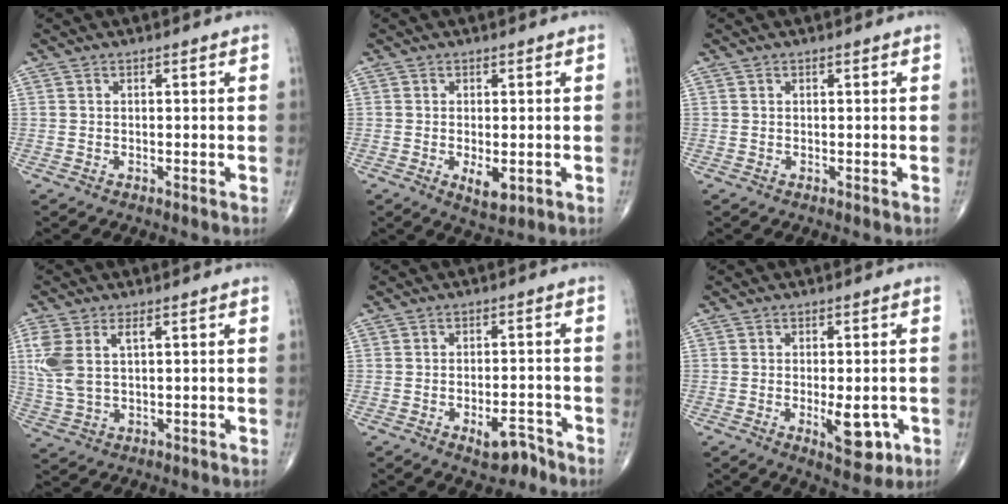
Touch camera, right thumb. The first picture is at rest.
{"total": 4.0, "force": [-0.9, 1.8, 3.5], "torque": [-0.053, -0.010, -0.009]}
{"total": 0.0}
{"total": 7.9, "force": [2.4, 4.0, 6.4], "torque": [-0.161, 0.006, 0.055]}
{"total": 4.9, "force": [-3.1, 2.2, 3.1], "torque": [-0.035, 0.020, -0.043]}
{"total": 7.1, "force": [-1.8, 3.1, 6.2], "torque": [-0.071, -0.009, -0.018]}